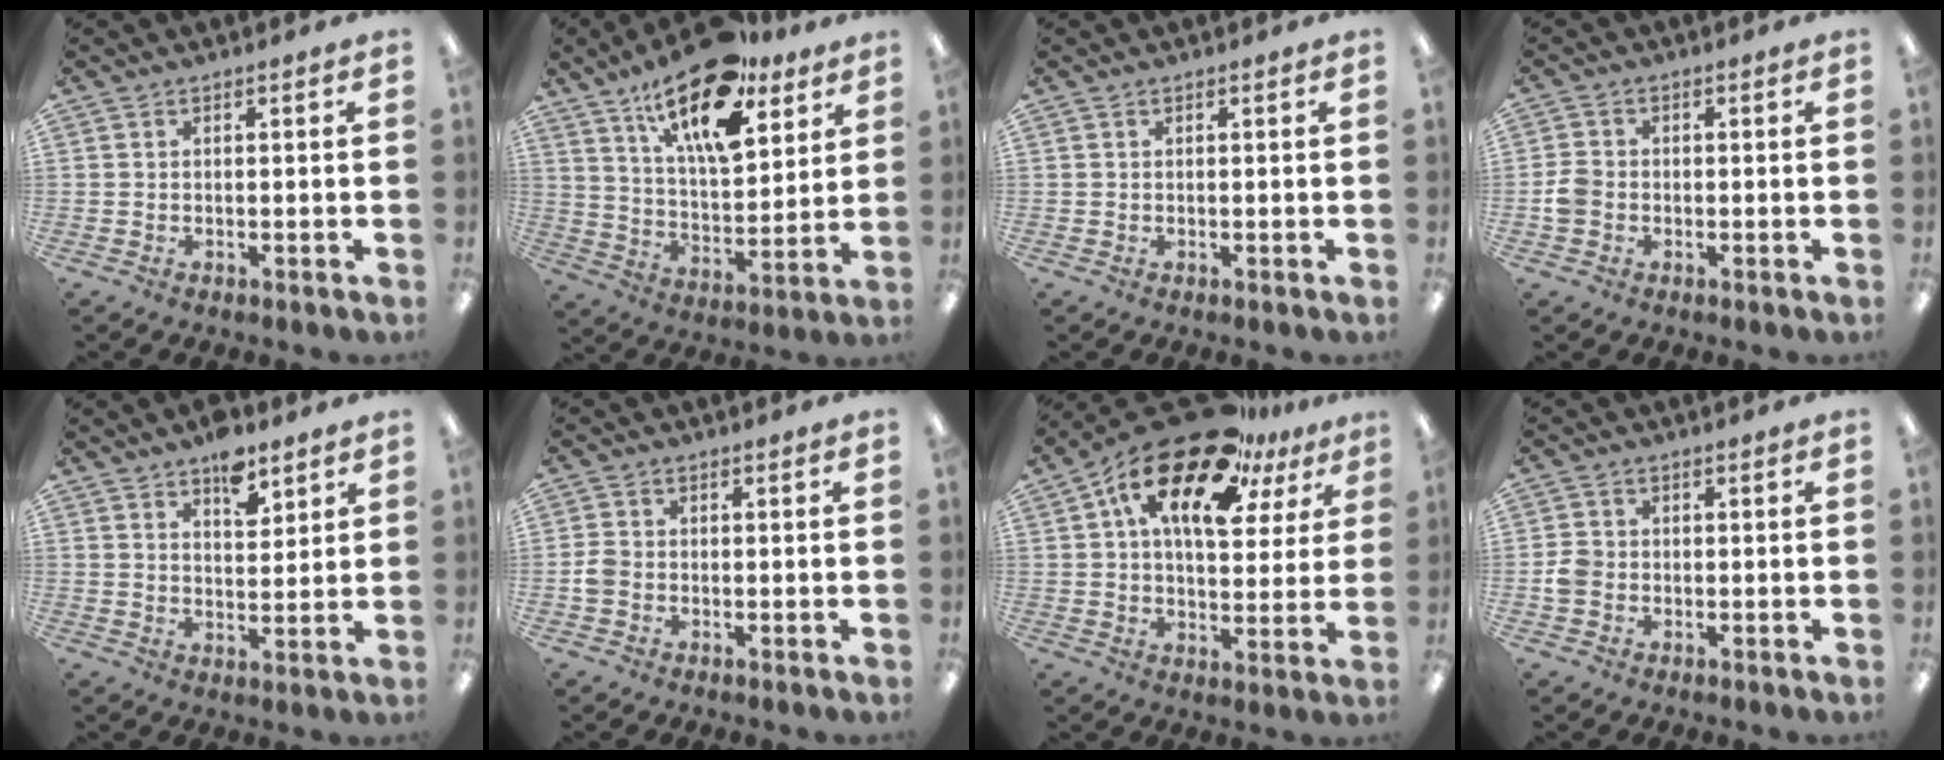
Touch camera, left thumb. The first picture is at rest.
{"total": 19.7, "force": [13.1, 7.9, 12.3], "torque": [-0.201, -0.068, 0.219]}
{"total": 0.0}
{"total": 4.0, "force": [-0.9, 3.3, 2.0], "torque": [-0.039, 0.008, -0.016]}
{"total": 7.5, "force": [5.3, 3.9, 3.6], "torque": [-0.031, -0.031, 0.088]}
{"total": 2.8, "force": [-0.6, 2.4, 1.5], "torque": [-0.024, 0.007, -0.012]}
{"total": 20.9, "force": [12.8, 9.1, 13.8], "torque": [-0.251, -0.067, 0.217]}
{"total": 3.4, "force": [-0.6, 3.1, 1.5], "torque": [-0.024, 0.008, -0.010]}